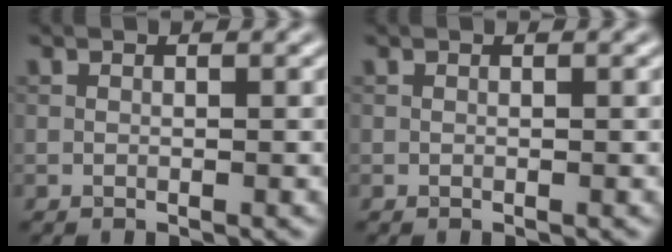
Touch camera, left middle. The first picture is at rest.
{"total": 0.0}